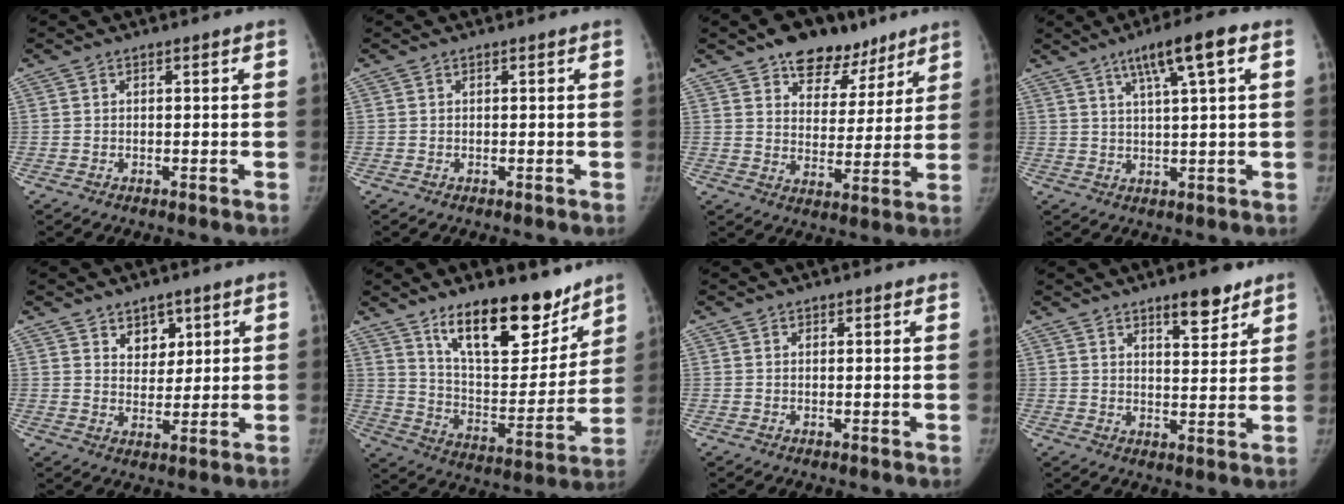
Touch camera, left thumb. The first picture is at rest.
{"total": 0.0}
{"total": 13.9, "force": [9.6, 8.2, 5.9], "torque": [-0.027, -0.040, 0.145]}
{"total": 8.8, "force": [4.1, 0.8, 7.7], "torque": [-0.130, -0.001, 0.067]}
{"total": 5.1, "force": [2.9, 3.6, 2.2], "torque": [-0.001, -0.020, 0.050]}
{"total": 20.2, "force": [14.0, 8.2, 12.0], "torque": [-0.132, -0.093, 0.231]}
{"total": 1.0, "force": [0.8, 0.5, 0.3], "torque": [0.003, -0.004, 0.006]}
{"total": 7.2, "force": [5.2, 2.5, 4.4], "torque": [-0.042, -0.035, 0.076]}